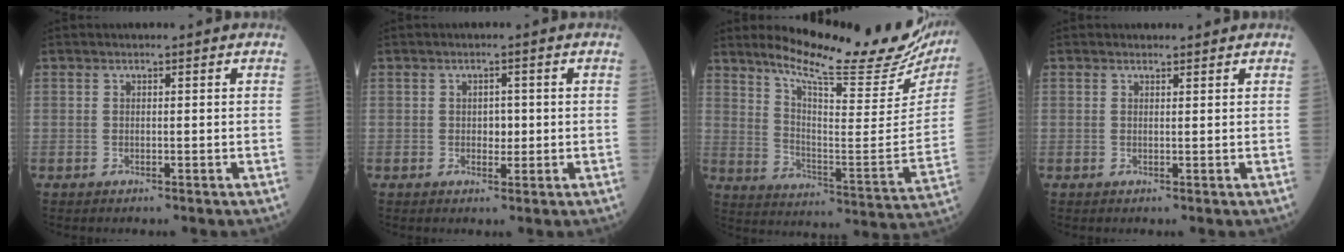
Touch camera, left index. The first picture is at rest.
{"total": 1.9, "force": [0.0, 1.3, 1.4], "torque": [-0.017, 0.002, 0.000]}
{"total": 23.8, "force": [20.7, 3.2, 11.3], "torque": [-0.179, -0.071, 0.279]}
{"total": 0.8, "force": [0.8, 0.3, 0.0], "torque": [-0.008, -0.001, 0.011]}